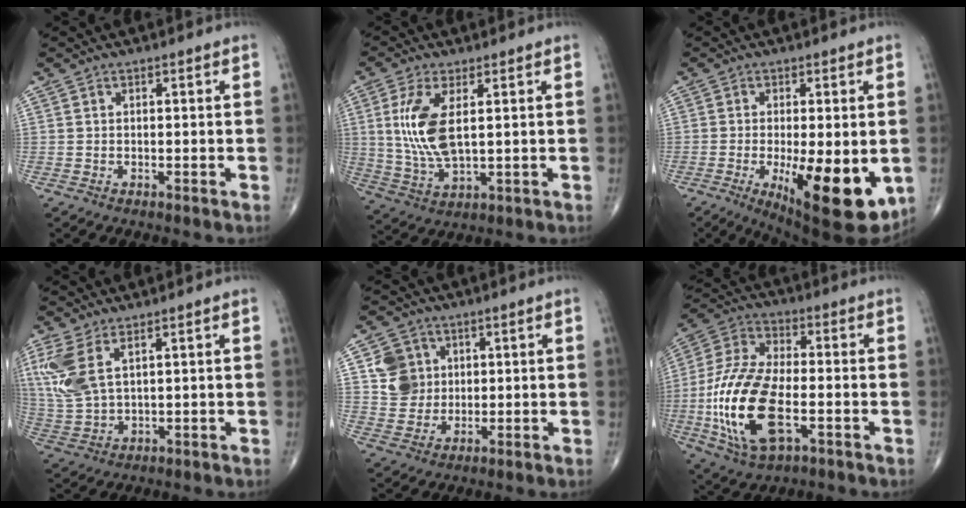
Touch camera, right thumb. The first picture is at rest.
{"total": 10.7, "force": [2.2, 4.5, 9.5], "torque": [-0.210, -0.012, 0.052]}
{"total": 16.3, "force": [-4.0, 5.5, 14.8], "torque": [-0.188, -0.025, -0.041]}
{"total": 9.6, "force": [4.3, 4.2, 7.5], "torque": [-0.192, -0.007, 0.101]}
{"total": 7.2, "force": [2.0, 6.6, 2.0], "torque": [-0.008, -0.006, 0.040]}
{"total": 20.3, "force": [-4.5, 9.7, 17.2], "torque": [-0.365, 0.012, -0.079]}